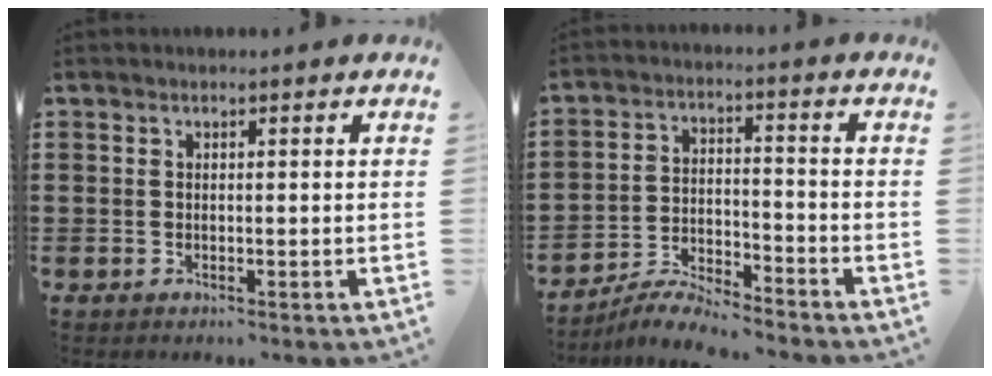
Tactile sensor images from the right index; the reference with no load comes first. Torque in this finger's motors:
{"motor_torque": [0.43, -0.51, -0.01, 0.00]}